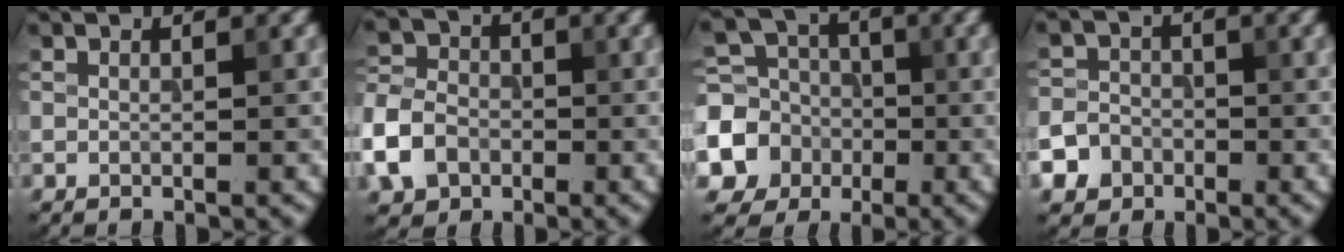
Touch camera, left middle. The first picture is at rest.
{"total": 5.7, "force": [-2.3, 4.4, 2.9], "torque": [-0.067, 0.001, -0.059]}
{"total": 6.5, "force": [-1.7, 5.9, 2.1], "torque": [-0.043, -0.007, -0.054]}
{"total": 4.9, "force": [-2.8, 3.9, 1.1], "torque": [-0.004, -0.010, -0.057]}